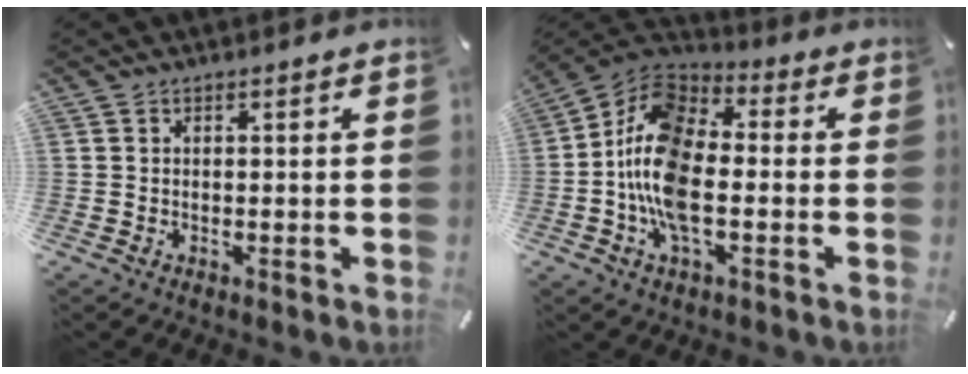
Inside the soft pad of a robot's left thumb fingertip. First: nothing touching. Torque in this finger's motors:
{"motor_torque": [0.34, 1.85, 1.87, 0.05, 0.75]}